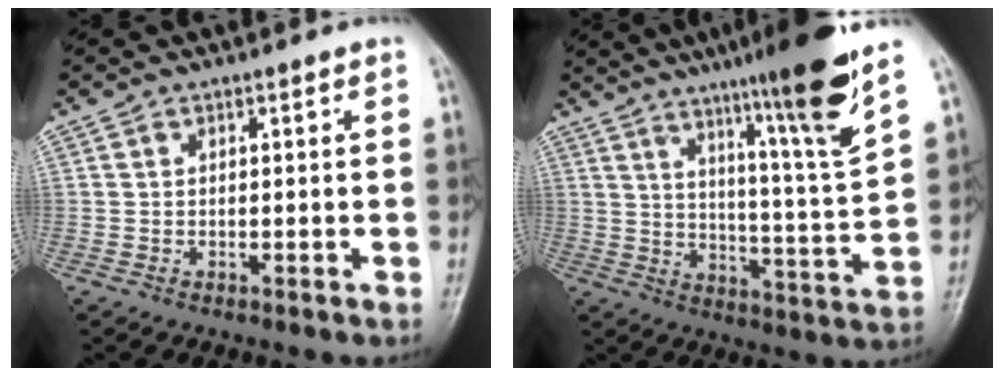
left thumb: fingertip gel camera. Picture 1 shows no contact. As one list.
[{"total": 17.4, "force": [11.2, 0.1, 13.3], "torque": [-0.187, -0.063, 0.169]}]